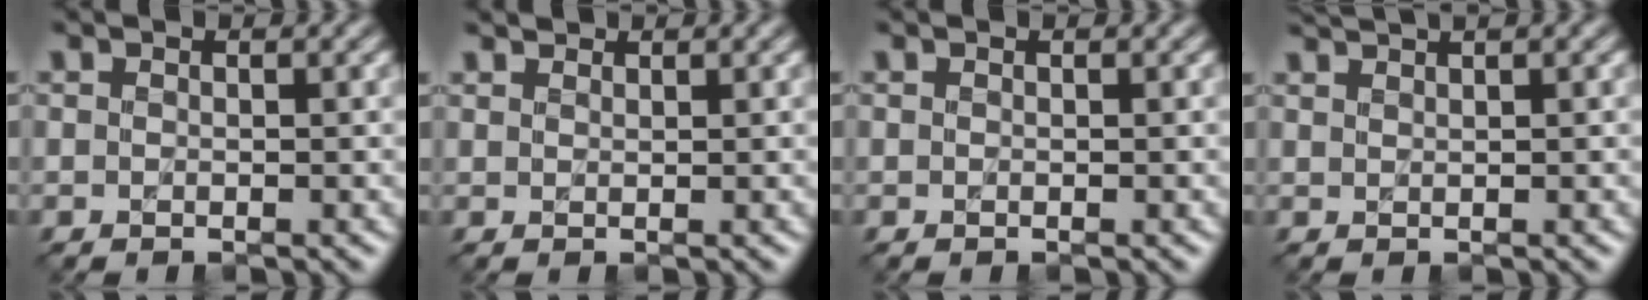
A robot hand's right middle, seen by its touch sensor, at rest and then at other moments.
{"total": 1.3, "force": [1.3, 0.0, -0.2], "torque": [-0.002, -0.001, 0.015]}
{"total": 0.0}
{"total": 2.8, "force": [2.4, 0.5, 1.4], "torque": [-0.014, 0.011, 0.016]}